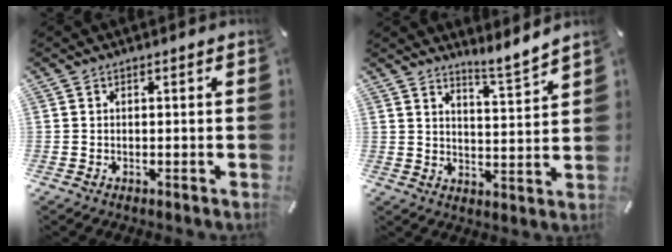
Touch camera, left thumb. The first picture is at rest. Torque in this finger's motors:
{"motor_torque": [0.45, -0.52, 0.08, -0.91, 0.02]}